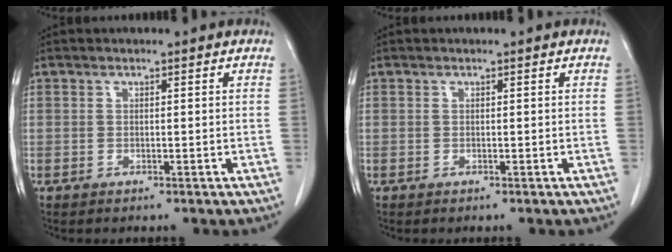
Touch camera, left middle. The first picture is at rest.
{"total": 0.0}